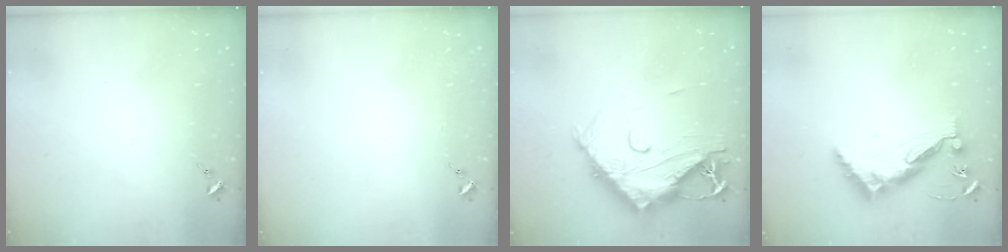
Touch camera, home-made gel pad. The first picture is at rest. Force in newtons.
{"total": 0.0}
{"total": 18.5, "press": 18.4, "slide": 1.9}
{"total": 12.1, "press": 12.0, "slide": 1.2}